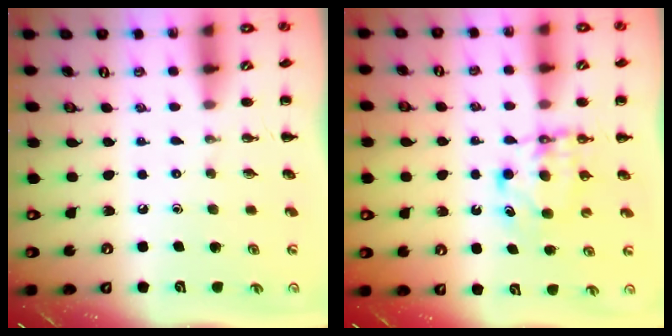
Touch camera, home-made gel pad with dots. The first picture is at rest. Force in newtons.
{"total": 6.0, "press": 5.9, "slide": 0.7}